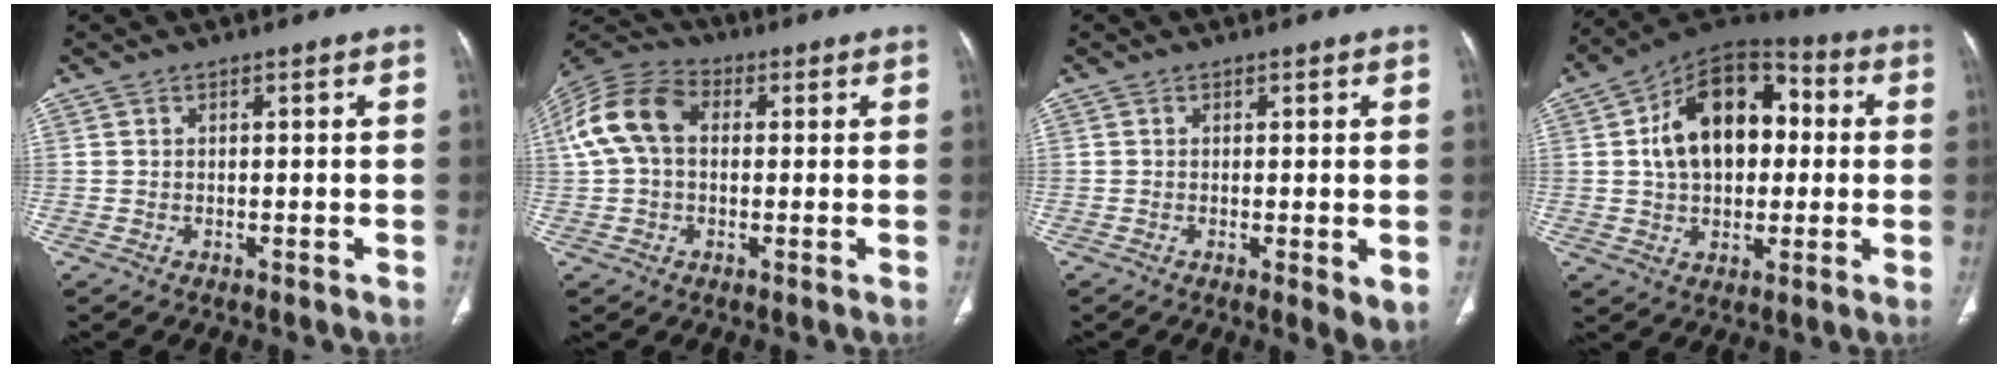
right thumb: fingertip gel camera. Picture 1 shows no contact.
{"total": 12.0, "force": [1.7, 8.3, 8.5], "torque": [-0.174, 0.036, 0.023]}
{"total": 3.3, "force": [-0.4, 0.9, 3.2], "torque": [-0.051, -0.014, -0.009]}
{"total": 18.1, "force": [2.3, 12.0, 13.4], "torque": [-0.177, 0.029, 0.031]}